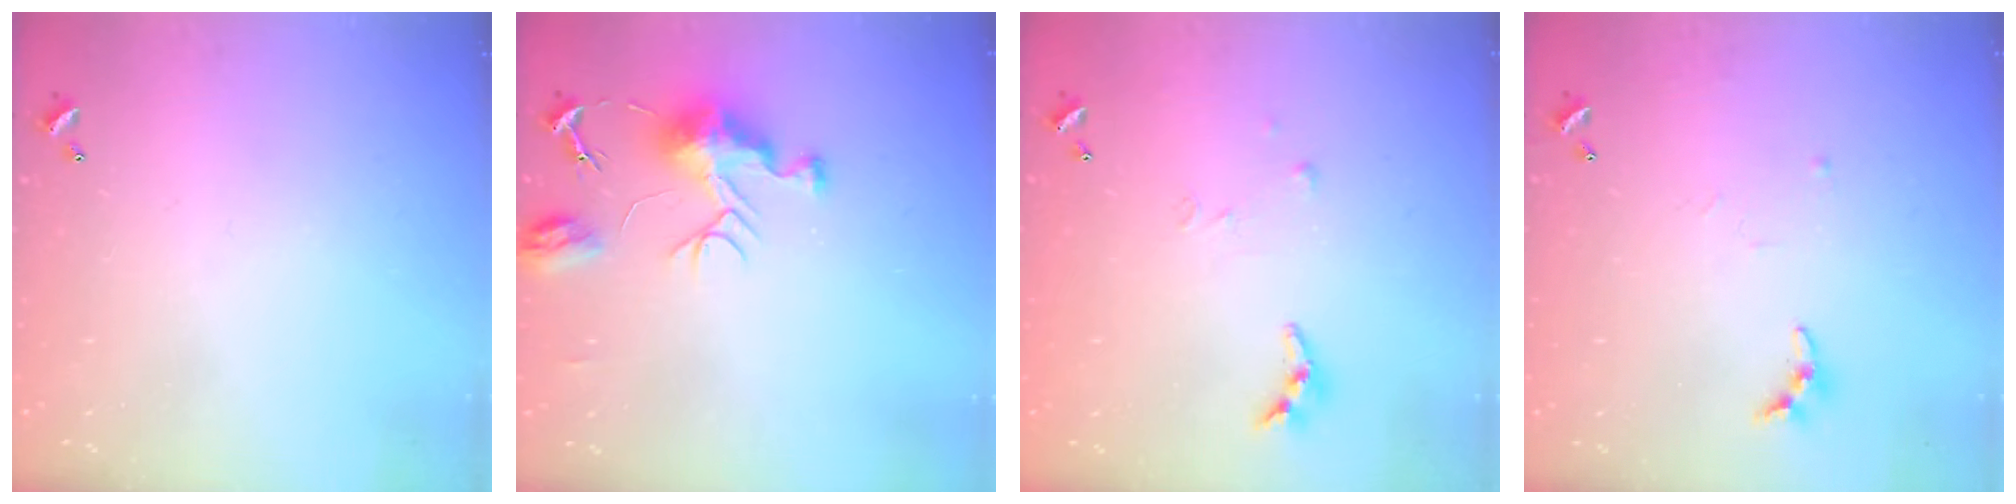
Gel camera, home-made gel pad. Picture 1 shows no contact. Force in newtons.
{"total": 9.1, "press": 9.1, "slide": 0.7}
{"total": 5.7, "press": 5.7, "slide": 0.4}
{"total": 7.0, "press": 7.0, "slide": 0.4}